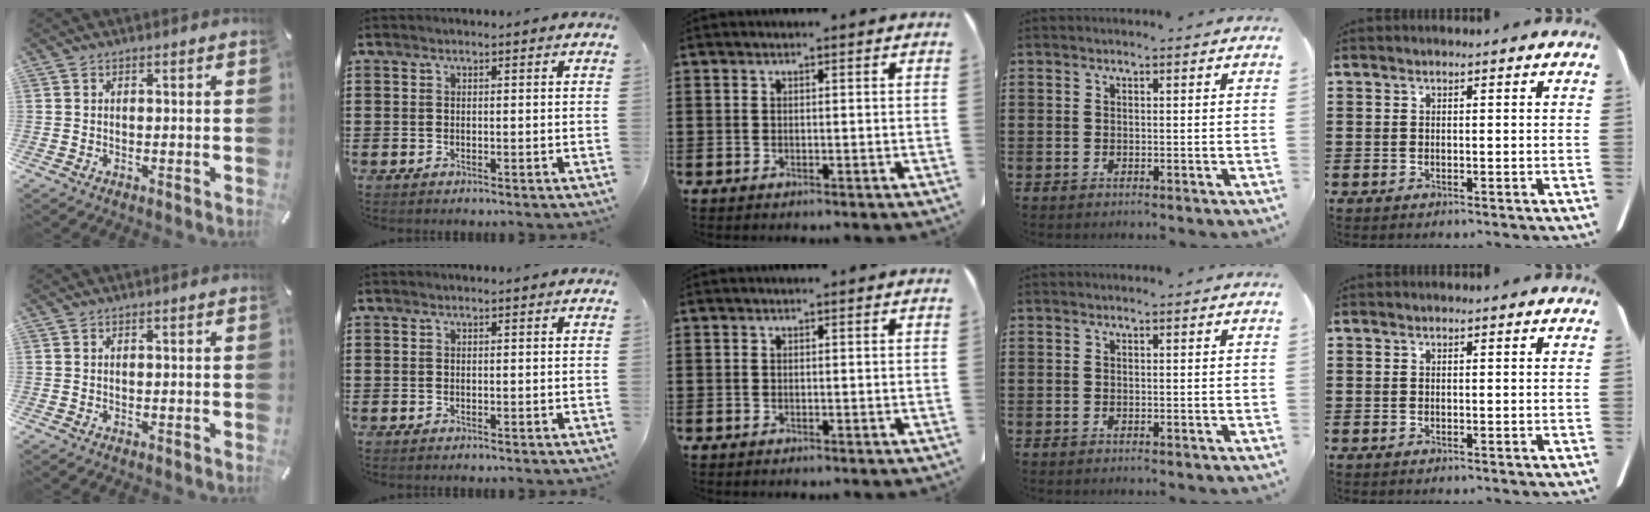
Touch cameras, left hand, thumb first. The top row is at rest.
{}